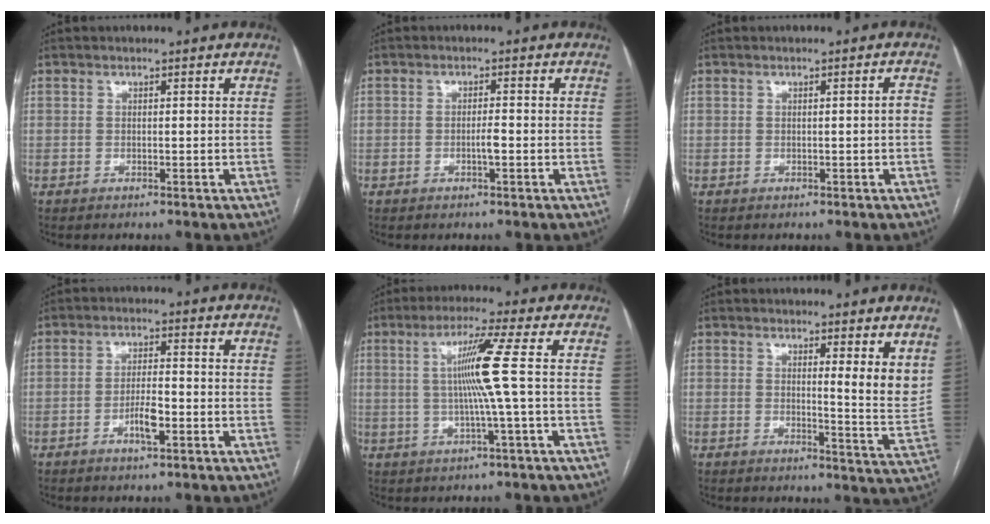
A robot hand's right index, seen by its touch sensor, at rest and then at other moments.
{"total": 1.7, "force": [-0.6, 0.2, 1.6], "torque": [-0.029, 0.001, -0.011]}
{"total": 1.2, "force": [-0.1, 0.0, 1.2], "torque": [-0.016, 0.002, 0.001]}
{"total": 4.0, "force": [-1.7, 0.8, 3.6], "torque": [-0.067, 0.001, -0.030]}
{"total": 7.7, "force": [0.6, -2.1, 7.3], "torque": [-0.138, 0.003, 0.018]}
{"total": 5.4, "force": [3.1, 0.3, 4.4], "torque": [-0.054, -0.029, 0.039]}